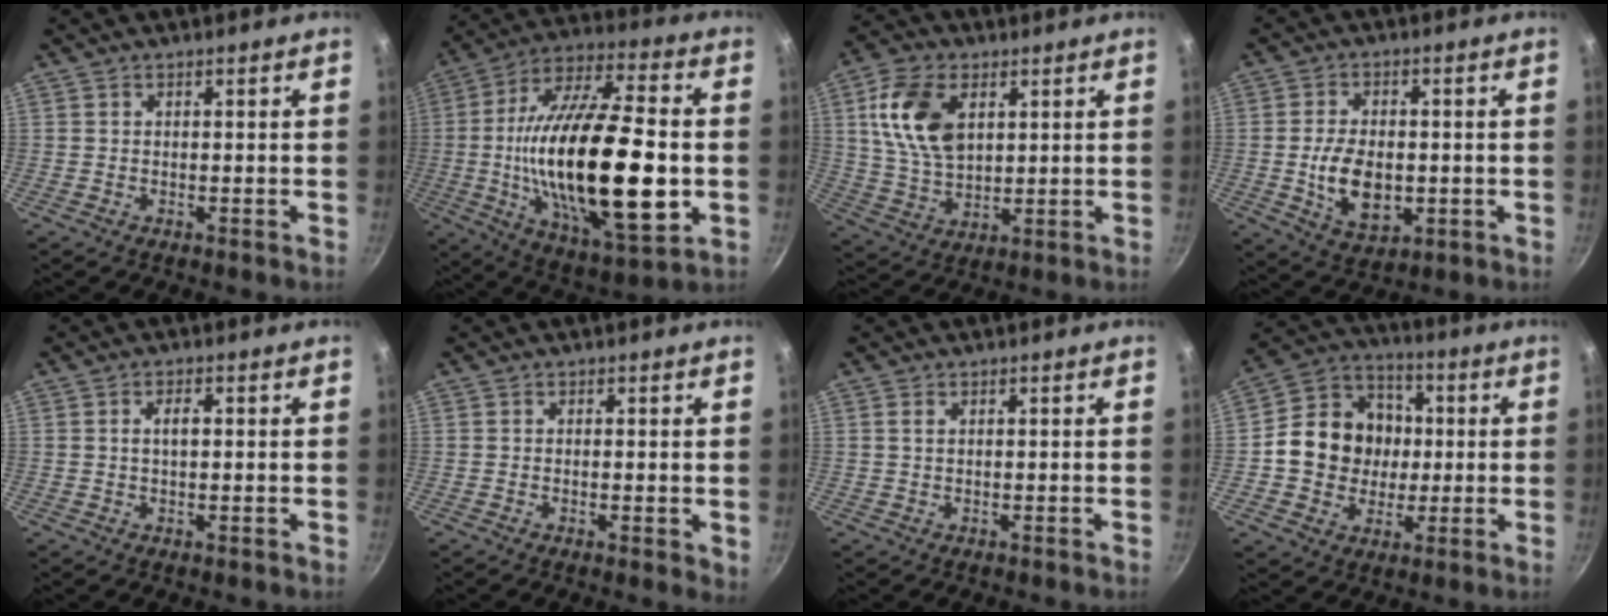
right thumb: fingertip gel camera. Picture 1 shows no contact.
{"total": 30.9, "force": [-2.7, 11.8, 28.5], "torque": [-0.506, 0.007, -0.044]}
{"total": 13.4, "force": [4.1, 8.3, 9.6], "torque": [-0.166, -0.013, 0.080]}
{"total": 10.4, "force": [-1.2, 6.5, 8.0], "torque": [-0.128, -0.004, -0.012]}
{"total": 2.6, "force": [0.3, 1.2, 2.3], "torque": [-0.040, 0.005, 0.003]}
{"total": 2.5, "force": [-0.1, 1.0, 2.3], "torque": [-0.030, -0.006, -0.003]}
{"total": 0.8, "force": [0.3, 0.4, 0.6], "torque": [-0.012, 0.001, 0.004]}
{"total": 15.1, "force": [0.2, 13.2, 7.1], "torque": [-0.087, 0.022, -0.007]}